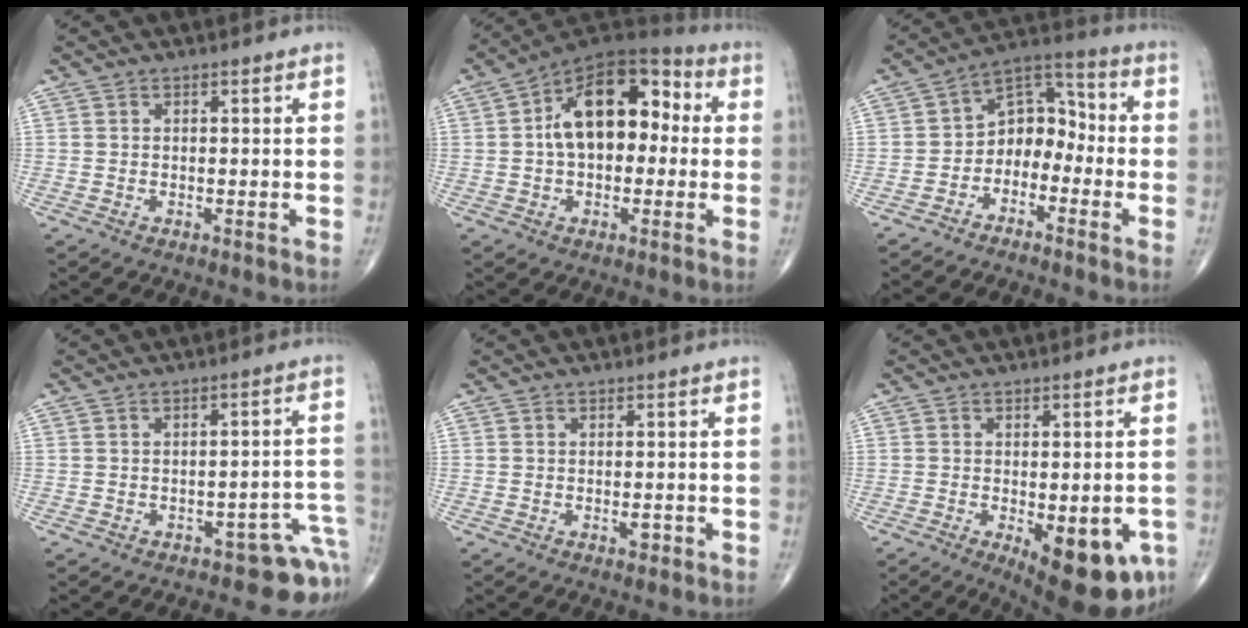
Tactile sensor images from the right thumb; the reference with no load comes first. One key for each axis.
{"total": 16.6, "fx": 1.6, "fy": 10.1, "fz": 13.1, "tx": -0.171, "ty": 0.046, "tz": 0.013}
{"total": 9.0, "fx": -3.2, "fy": 6.5, "fz": 5.3, "tx": -0.051, "ty": 0.063, "tz": -0.073}
{"total": 7.1, "fx": -4.4, "fy": 3.8, "fz": 4.0, "tx": -0.003, "ty": 0.059, "tz": -0.055}
{"total": 1.4, "fx": -0.5, "fy": 0.6, "fz": 1.1, "tx": -0.016, "ty": -0.001, "tz": -0.007}
{"total": 14.7, "fx": -5.5, "fy": 5.9, "fz": 12.3, "tx": -0.124, "ty": -0.001, "tz": -0.056}